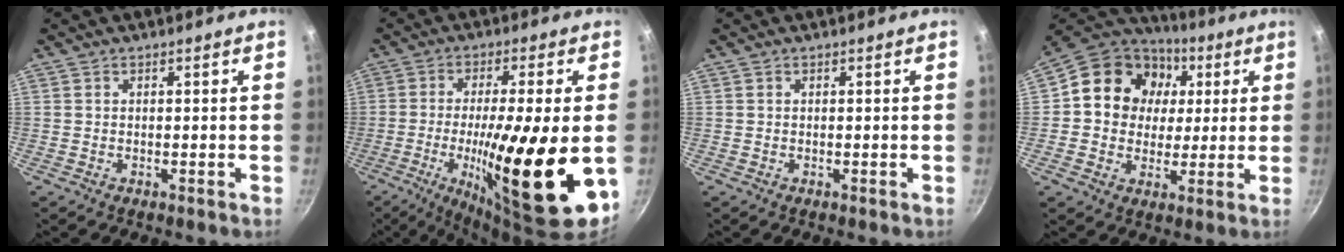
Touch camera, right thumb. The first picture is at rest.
{"total": 21.0, "force": [-3.7, 3.5, 20.4], "torque": [-0.328, -0.006, -0.056]}
{"total": 0.0}
{"total": 16.4, "force": [3.3, 14.1, 7.9], "torque": [-0.113, 0.015, 0.040]}